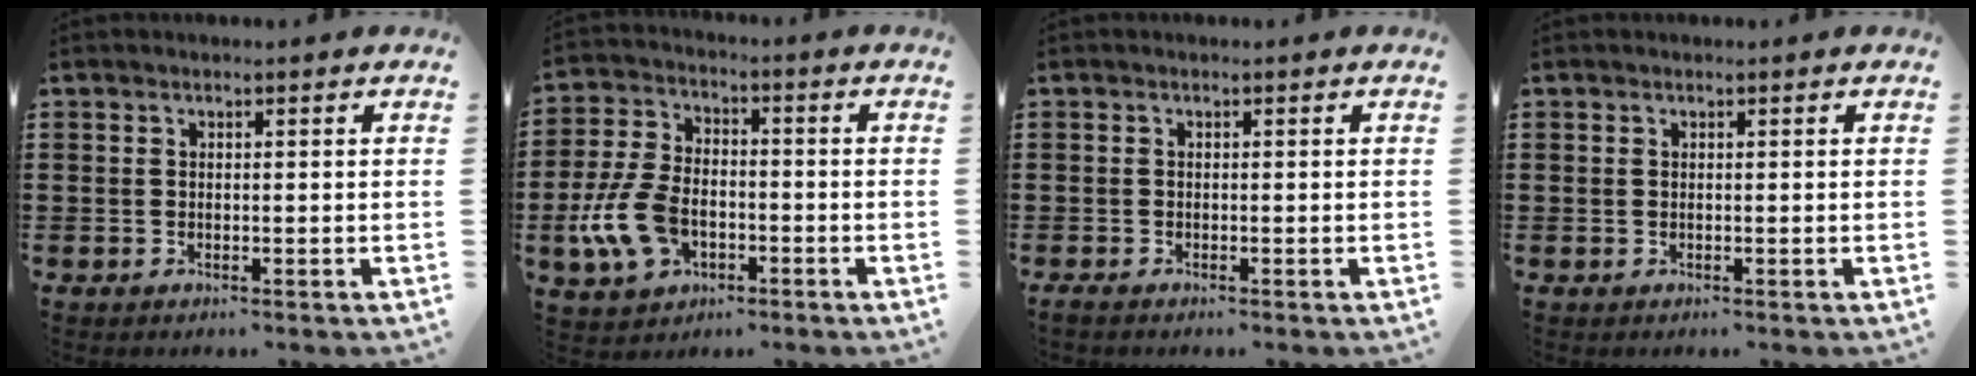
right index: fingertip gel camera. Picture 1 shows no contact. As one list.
[{"total": 9.4, "force": [-3.1, 5.7, 6.8], "torque": [-0.176, -0.004, -0.062]}, {"total": 0.6, "force": [-0.6, 0.1, 0.2], "torque": [-0.005, -0.004, -0.010]}, {"total": 0.0}]